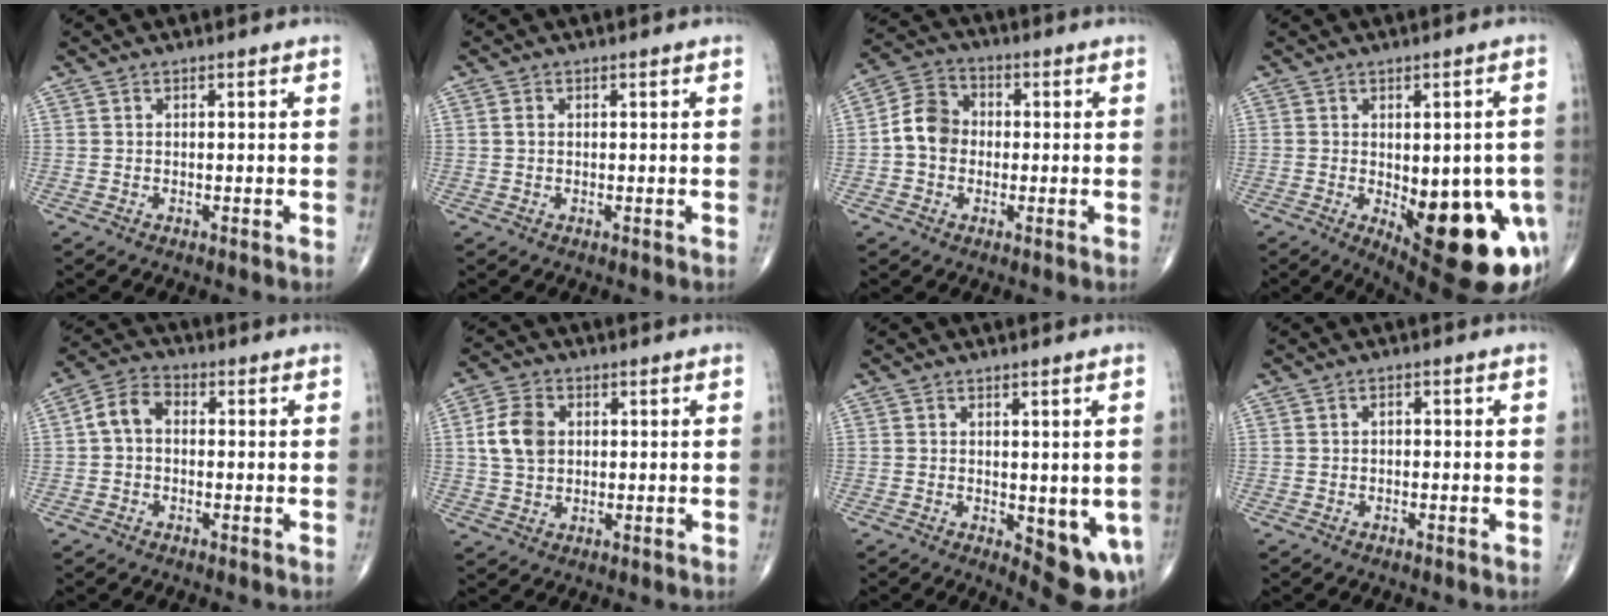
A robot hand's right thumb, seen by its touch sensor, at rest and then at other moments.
{"total": 1.0, "force": [0.1, 0.7, 0.6], "torque": [-0.012, 0.000, 0.003]}
{"total": 7.7, "force": [-0.6, 6.4, 4.3], "torque": [-0.064, 0.027, -0.025]}
{"total": 19.1, "force": [-5.5, 7.7, 16.6], "torque": [-0.145, -0.006, -0.045]}
{"total": 5.9, "force": [0.1, 4.2, 4.1], "torque": [-0.070, 0.021, -0.009]}
{"total": 7.5, "force": [1.2, 5.4, 5.0], "torque": [-0.089, 0.003, 0.021]}
{"total": 8.4, "force": [-1.8, 3.5, 7.5], "torque": [-0.068, -0.015, -0.012]}
{"total": 0.7, "force": [-0.1, 0.5, 0.4], "torque": [-0.001, 0.003, -0.006]}